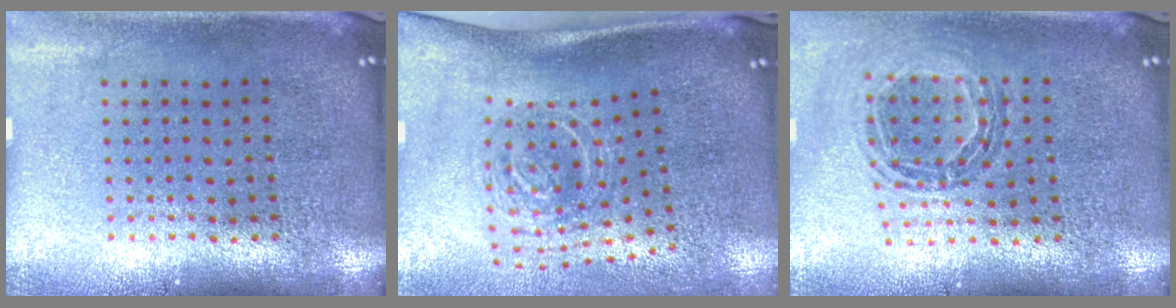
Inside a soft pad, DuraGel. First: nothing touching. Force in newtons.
{"total": 2.0, "press": 1.2, "slide": 1.6}
{"total": 0.8, "press": 0.8, "slide": 0.1}